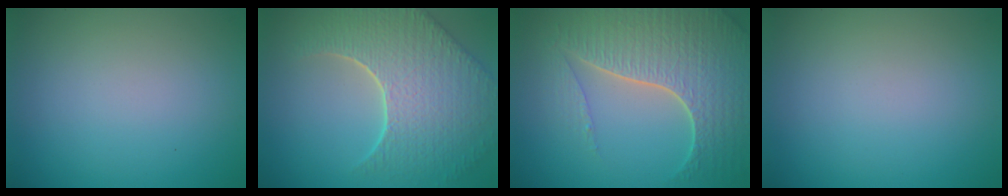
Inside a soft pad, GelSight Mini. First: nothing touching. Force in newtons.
{"total": 8.6, "press": 6.1, "slide": 6.1}
{"total": 7.5, "press": 5.6, "slide": 5.0}
{"total": 0.0}